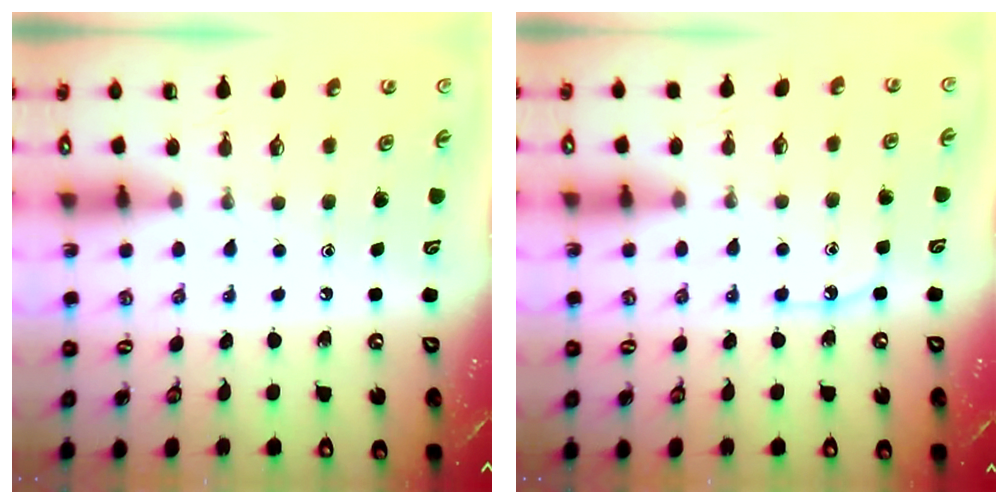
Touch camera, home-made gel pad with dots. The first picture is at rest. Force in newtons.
{"total": 5.5, "press": 5.4, "slide": 0.7}